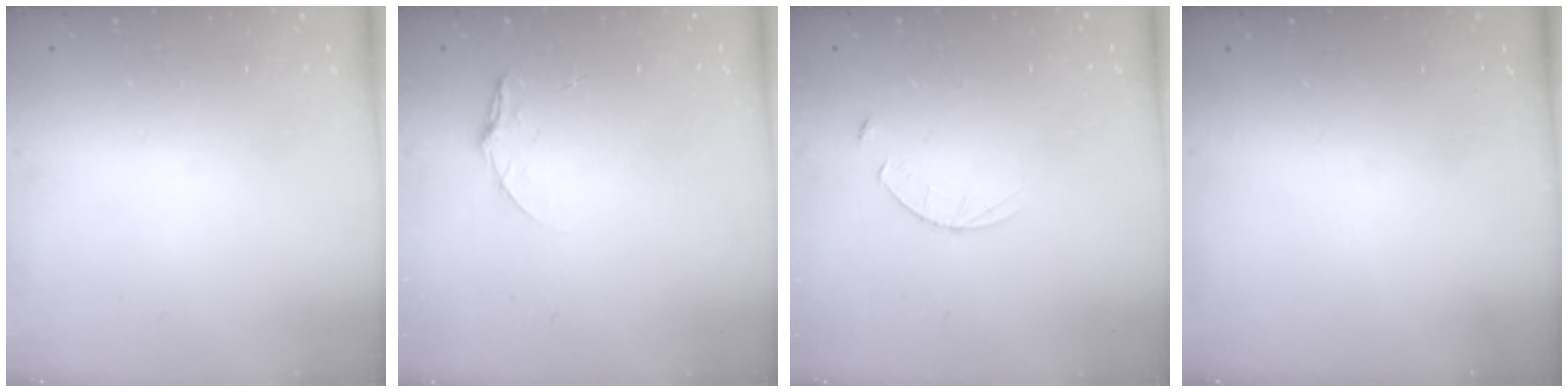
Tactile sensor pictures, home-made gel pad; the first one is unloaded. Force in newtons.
{"total": 5.8, "press": 5.8, "slide": 0.5}
{"total": 3.9, "press": 3.9, "slide": 0.4}
{"total": 0.0}